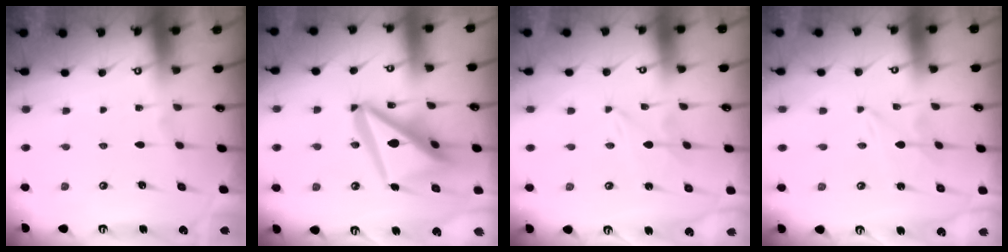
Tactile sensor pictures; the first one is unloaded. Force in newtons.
{"total": 16.4, "press": 16.3, "slide": 2.0}
{"total": 0.0}
{"total": 0.0}